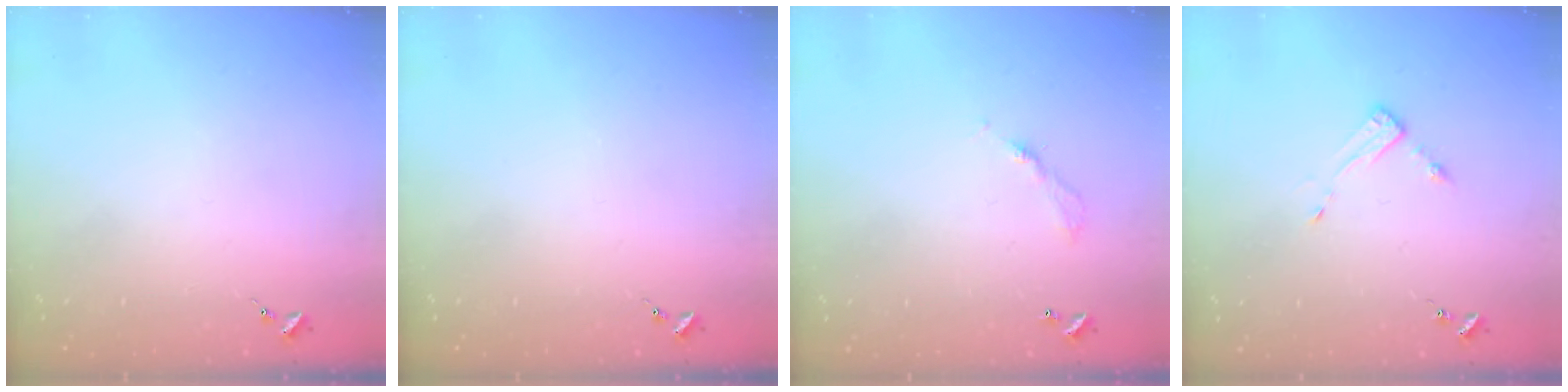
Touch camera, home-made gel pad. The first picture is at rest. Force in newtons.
{"total": 0.0}
{"total": 3.6, "press": 3.6, "slide": 0.2}
{"total": 3.7, "press": 3.7, "slide": 0.1}